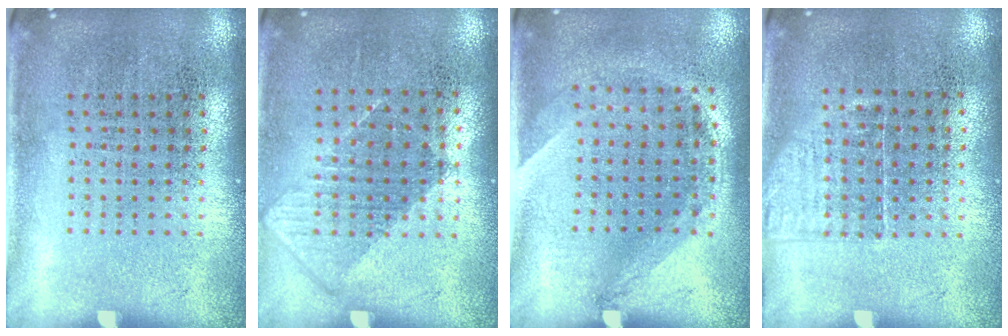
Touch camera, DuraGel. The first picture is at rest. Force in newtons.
{"total": 0.9, "press": 0.7, "slide": 0.4}
{"total": 1.4, "press": 1.0, "slide": 1.0}
{"total": 1.2, "press": 1.0, "slide": 0.7}